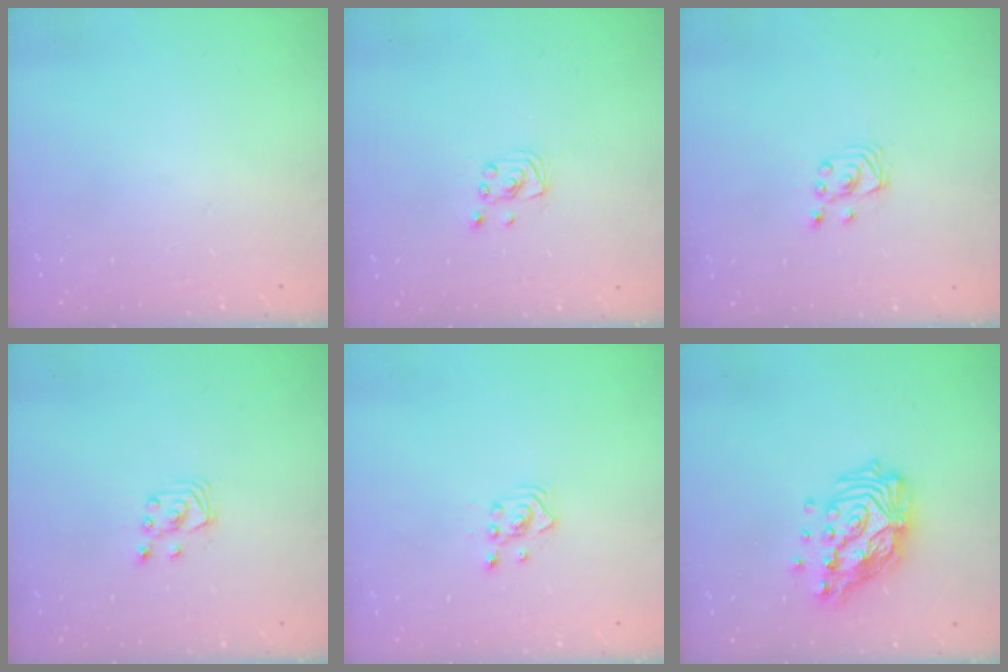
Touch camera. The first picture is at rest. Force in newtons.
{"total": 1.9, "press": 1.9, "slide": 0.1}
{"total": 2.5, "press": 2.5, "slide": 0.3}
{"total": 3.0, "press": 3.0, "slide": 0.3}
{"total": 2.3, "press": 2.3, "slide": 0.3}
{"total": 15.2, "press": 15.1, "slide": 2.0}